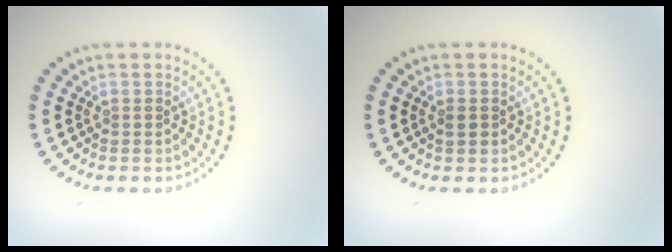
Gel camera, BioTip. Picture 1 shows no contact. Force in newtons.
{"total": 0.9, "press": 0.8, "slide": 0.2}